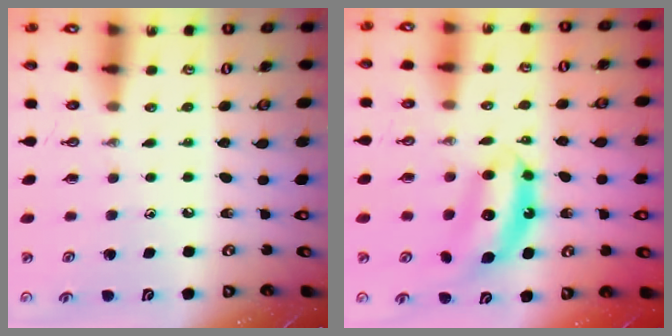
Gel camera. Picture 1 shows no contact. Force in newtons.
{"total": 6.6, "press": 6.6, "slide": 0.4}